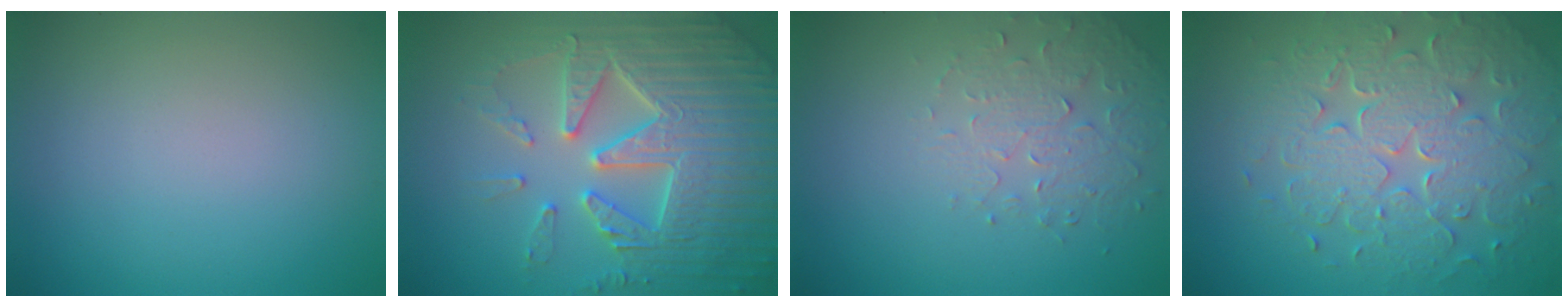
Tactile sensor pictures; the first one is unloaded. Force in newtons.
{"total": 7.7, "press": 7.5, "slide": 1.5}
{"total": 1.9, "press": 1.5, "slide": 1.1}
{"total": 8.3, "press": 6.0, "slide": 5.7}